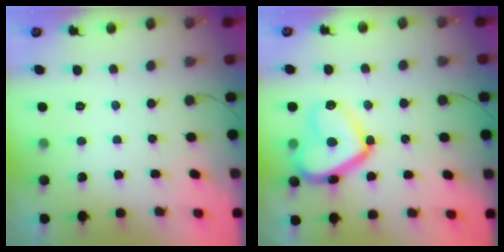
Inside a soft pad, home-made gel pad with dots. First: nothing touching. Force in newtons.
{"total": 15.7, "press": 15.6, "slide": 1.4}